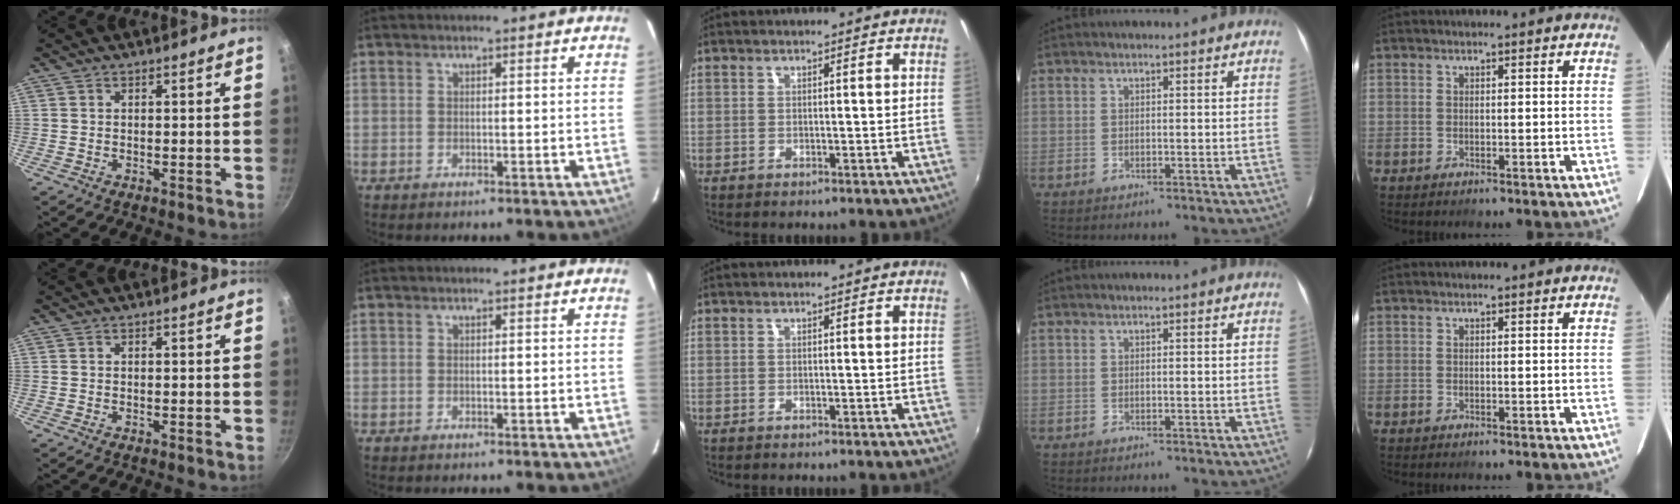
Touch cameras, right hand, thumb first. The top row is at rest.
{}